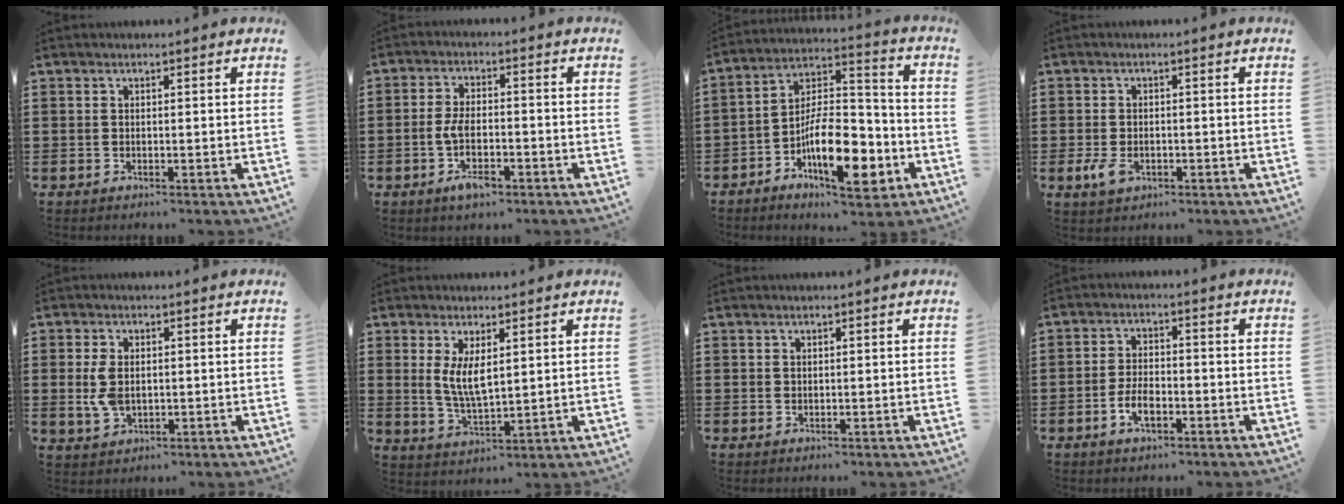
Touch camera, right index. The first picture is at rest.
{"total": 5.4, "force": [-2.0, 2.4, 4.5], "torque": [-0.098, 0.002, -0.041]}
{"total": 14.1, "force": [-6.1, 5.8, 11.3], "torque": [-0.203, 0.014, -0.108]}
{"total": 3.2, "force": [-1.1, 2.0, 2.2], "torque": [-0.062, -0.008, -0.025]}
{"total": 5.0, "force": [0.2, 3.1, 3.9], "torque": [-0.101, 0.001, -0.001]}
{"total": 5.2, "force": [1.3, 2.1, 4.6], "torque": [-0.084, 0.001, 0.022]}
{"total": 0.6, "force": [0.4, 0.4, 0.1], "torque": [-0.003, 0.002, 0.009]}
{"total": 4.3, "force": [-1.7, 2.1, 3.4], "torque": [-0.073, 0.001, -0.035]}